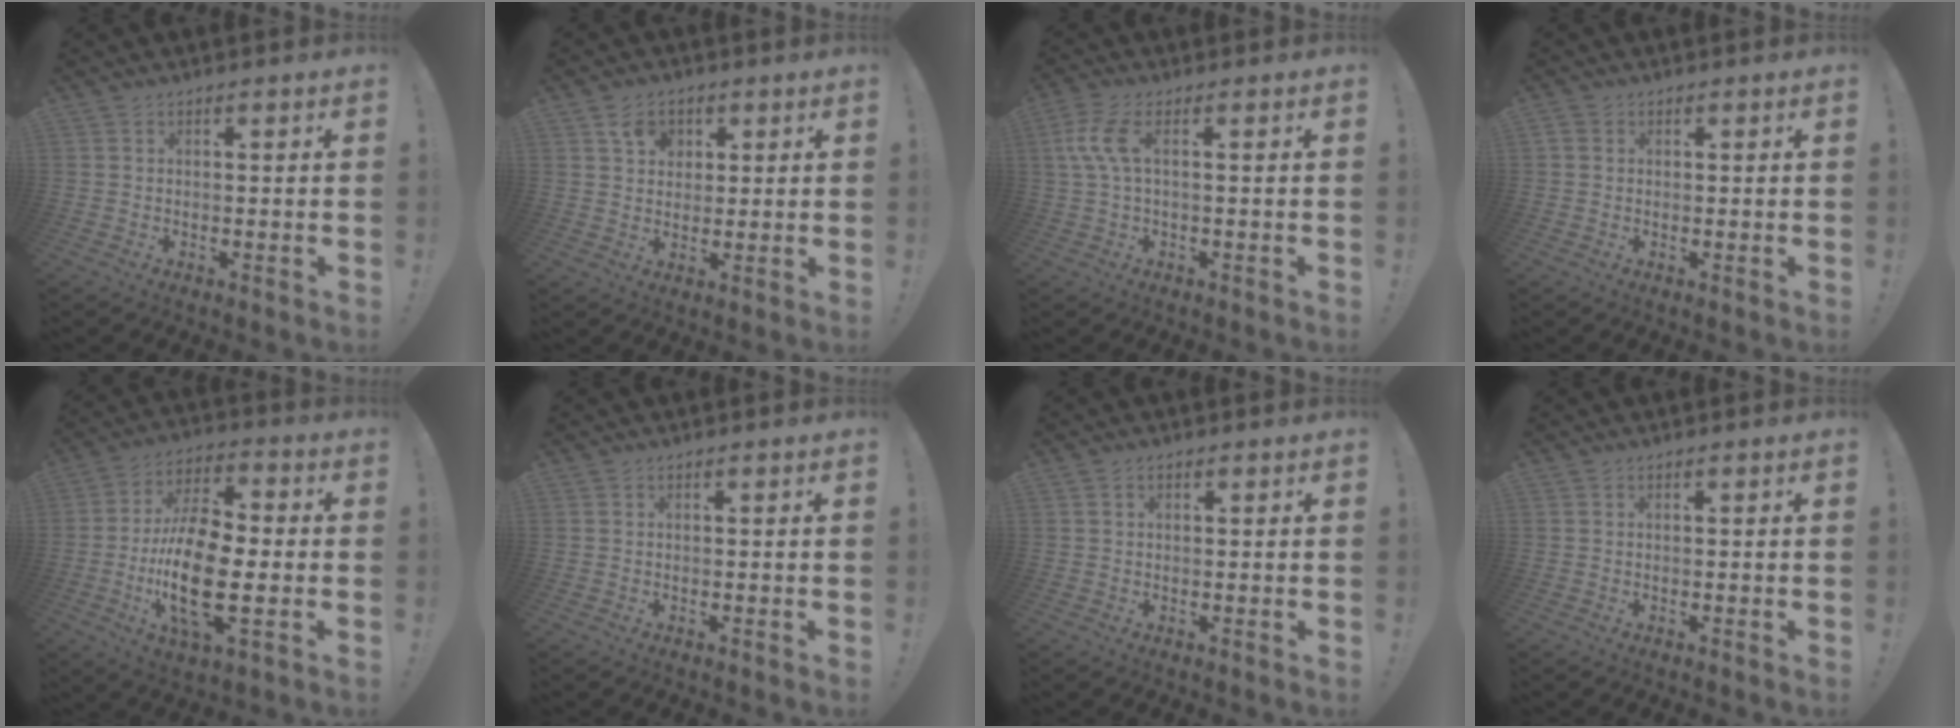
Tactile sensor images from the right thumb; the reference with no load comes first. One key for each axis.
{"total": 6.6, "fx": 2.8, "fy": 5.1, "fz": 3.1, "tx": -0.046, "ty": -0.001, "tz": 0.051}
{"total": 7.1, "fx": 1.2, "fy": 2.2, "fz": 6.6, "tx": -0.147, "ty": -0.003, "tz": 0.022}
{"total": 1.4, "fx": 0.5, "fy": 1.2, "fz": 0.6, "tx": -0.010, "ty": 0.003, "tz": 0.009}
{"total": 19.5, "fx": -3.9, "fy": 9.0, "fz": 16.8, "tx": -0.332, "ty": 0.003, "tz": -0.066}
{"total": 0.0}
{"total": 0.9, "fx": 0.4, "fy": 0.6, "fz": 0.5, "tx": -0.002, "ty": -0.001, "tz": 0.006}
{"total": 0.0}